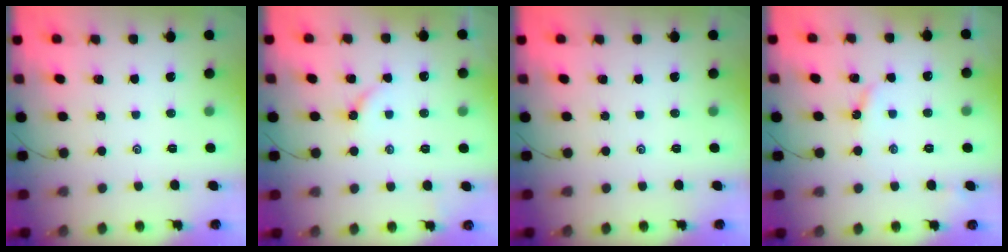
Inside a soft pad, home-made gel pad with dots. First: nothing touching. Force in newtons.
{"total": 4.1, "press": 4.1, "slide": 0.7}
{"total": 0.0}
{"total": 3.2, "press": 3.2, "slide": 0.2}